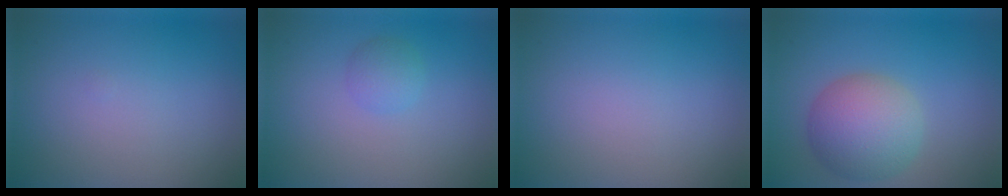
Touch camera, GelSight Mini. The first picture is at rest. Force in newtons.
{"total": 1.5, "press": 1.5, "slide": 0.1}
{"total": 0.0}
{"total": 6.1, "press": 6.1, "slide": 0.3}